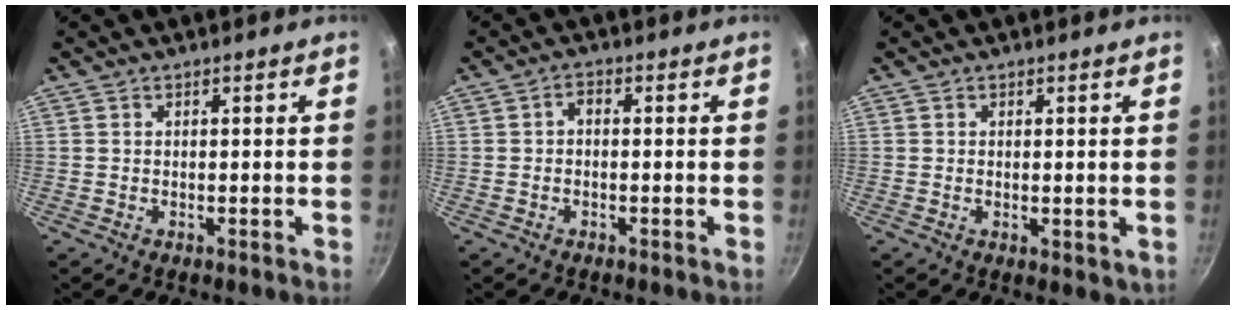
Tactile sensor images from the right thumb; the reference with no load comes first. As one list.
[{"total": 1.7, "force": [-0.4, 1.0, 1.3], "torque": [-0.026, 0.012, -0.009]}, {"total": 1.6, "force": [0.4, 0.8, 1.4], "torque": [-0.018, -0.010, 0.003]}]